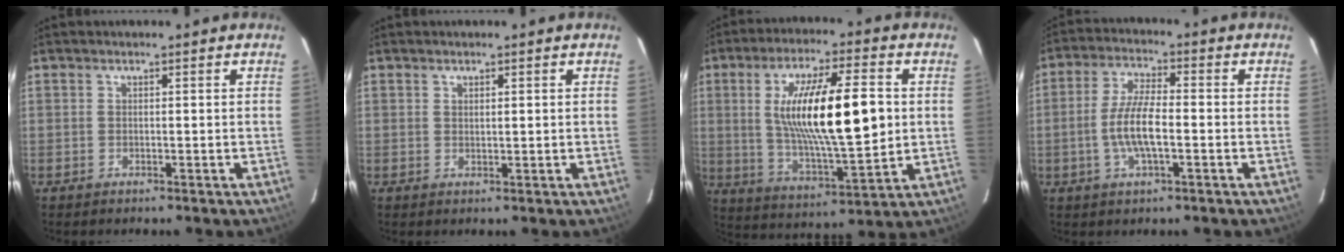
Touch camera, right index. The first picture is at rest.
{"total": 1.0, "force": [0.5, 0.4, 0.8], "torque": [-0.012, 0.002, 0.010]}
{"total": 19.7, "force": [2.2, 5.1, 18.9], "torque": [-0.331, 0.001, 0.049]}
{"total": 8.0, "force": [-1.7, 2.2, 7.6], "torque": [-0.152, 0.003, -0.034]}